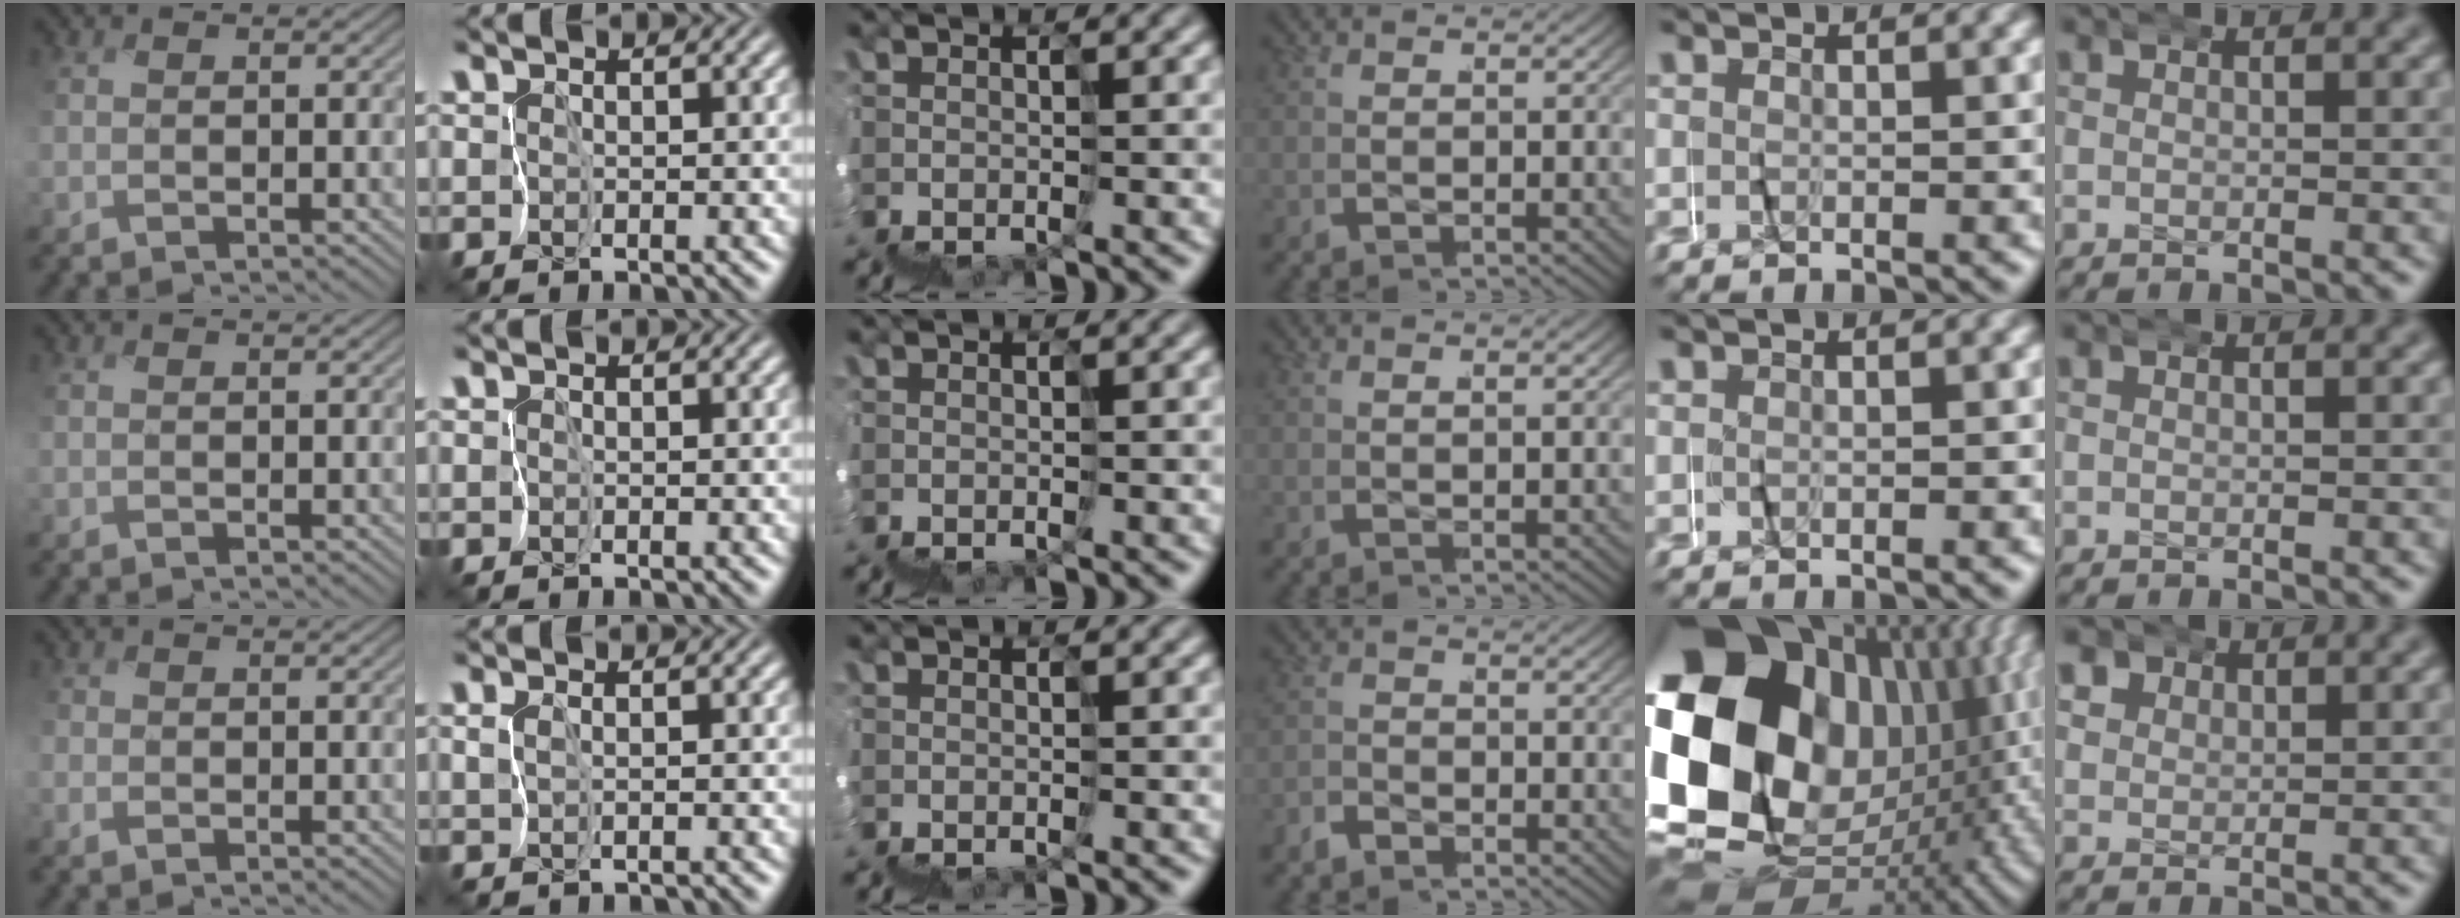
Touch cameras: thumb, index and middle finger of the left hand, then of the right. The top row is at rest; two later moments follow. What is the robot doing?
{"motion": "wrap", "object": "felt sheet"}